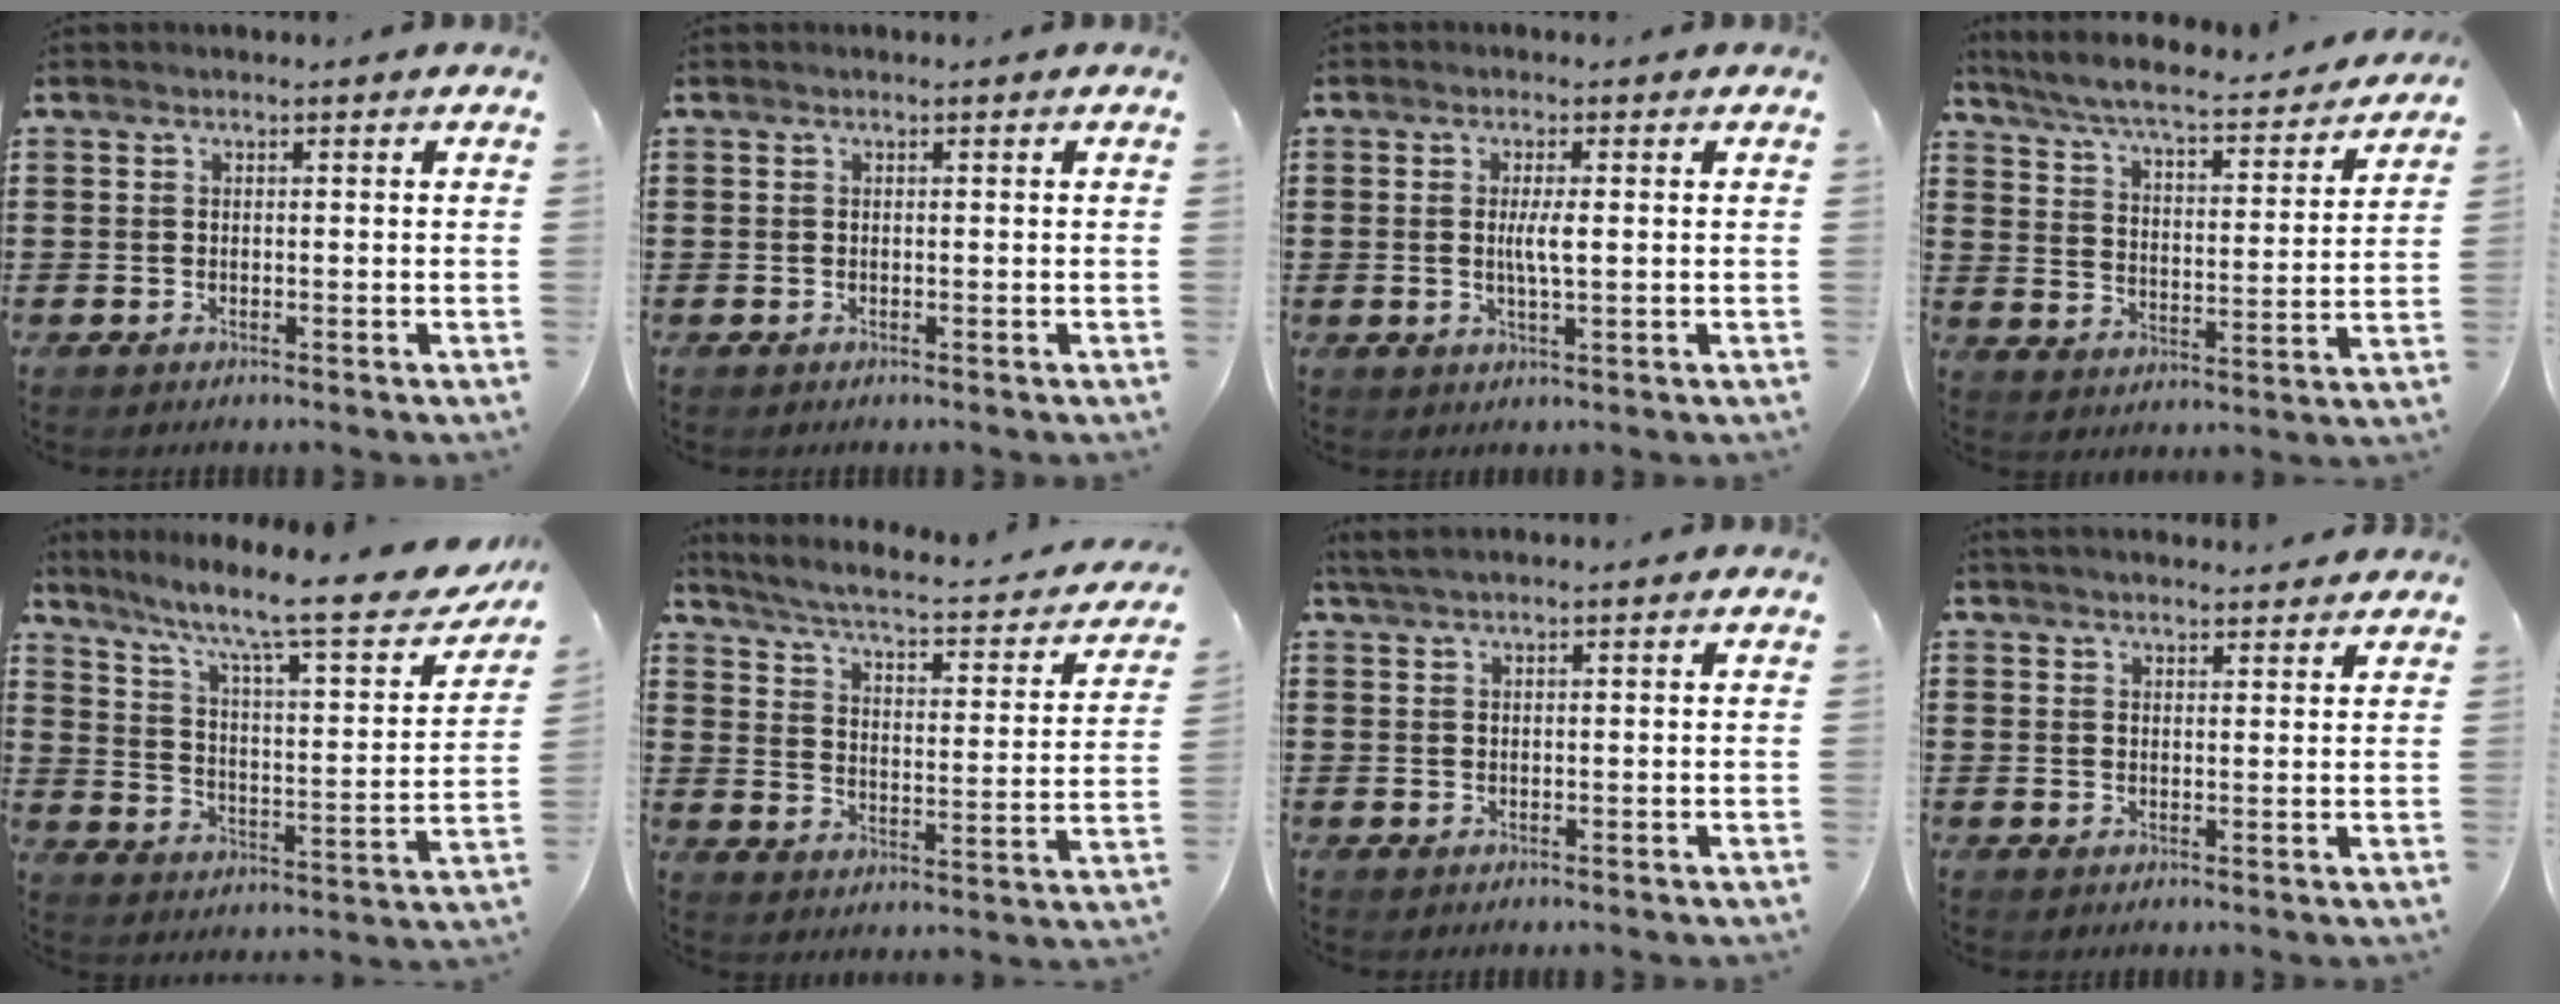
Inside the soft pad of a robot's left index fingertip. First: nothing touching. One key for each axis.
{"total": 0.0}
{"total": 3.2, "fx": 0.2, "fy": 0.4, "fz": 3.2, "tx": -0.060, "ty": -0.003, "tz": 0.002}
{"total": 5.7, "fx": 5.3, "fy": -0.1, "fz": 2.2, "tx": -0.067, "ty": -0.039, "tz": 0.084}
{"total": 10.6, "fx": 8.0, "fy": 1.3, "fz": 6.8, "tx": -0.138, "ty": -0.059, "tz": 0.121}
{"total": 3.3, "fx": 2.6, "fy": -0.1, "fz": 2.1, "tx": -0.059, "ty": -0.032, "tz": 0.031}
{"total": 1.6, "fx": 1.2, "fy": 0.0, "fz": 1.1, "tx": -0.023, "ty": 0.000, "tz": 0.024}
{"total": 2.1, "fx": 2.1, "fy": 0.3, "fz": 0.2, "tx": -0.010, "ty": -0.001, "tz": 0.041}